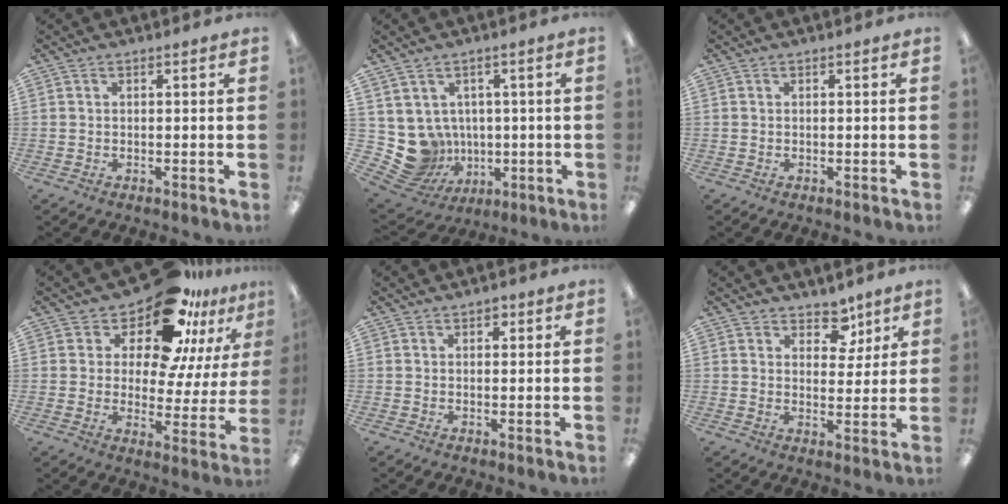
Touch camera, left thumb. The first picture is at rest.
{"total": 9.6, "force": [-0.1, 9.2, 2.8], "torque": [-0.096, -0.017, 0.012]}
{"total": 0.0}
{"total": 16.0, "force": [13.0, 5.9, 7.2], "torque": [-0.127, -0.105, 0.221]}
{"total": 1.7, "force": [1.0, 1.1, 0.9], "torque": [-0.003, -0.004, 0.014]}
{"total": 7.0, "force": [4.9, 4.2, 2.6], "torque": [-0.021, -0.025, 0.084]}